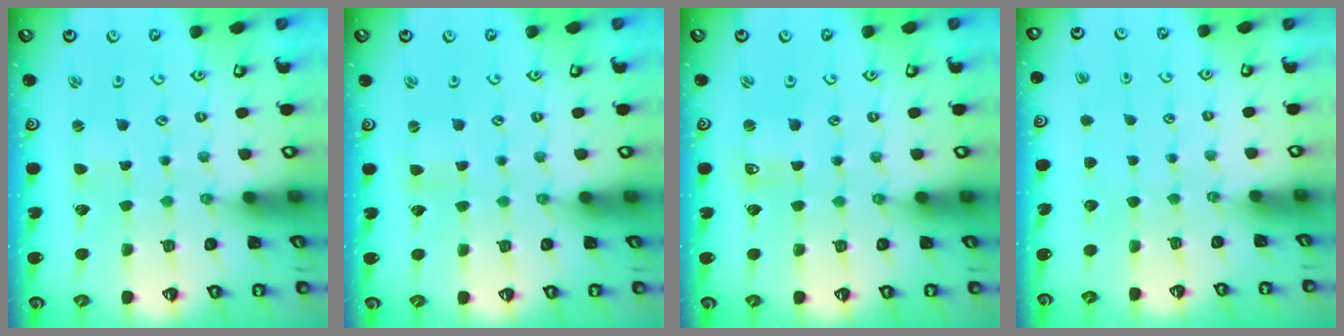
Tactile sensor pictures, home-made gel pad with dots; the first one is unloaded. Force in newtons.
{"total": 1.5, "press": 1.4, "slide": 0.2}
{"total": 1.5, "press": 1.5, "slide": 0.3}
{"total": 0.0}